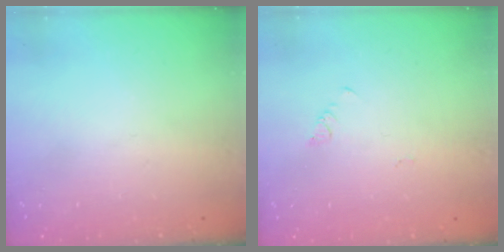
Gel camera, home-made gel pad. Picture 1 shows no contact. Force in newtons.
{"total": 1.9, "press": 1.9, "slide": 0.4}